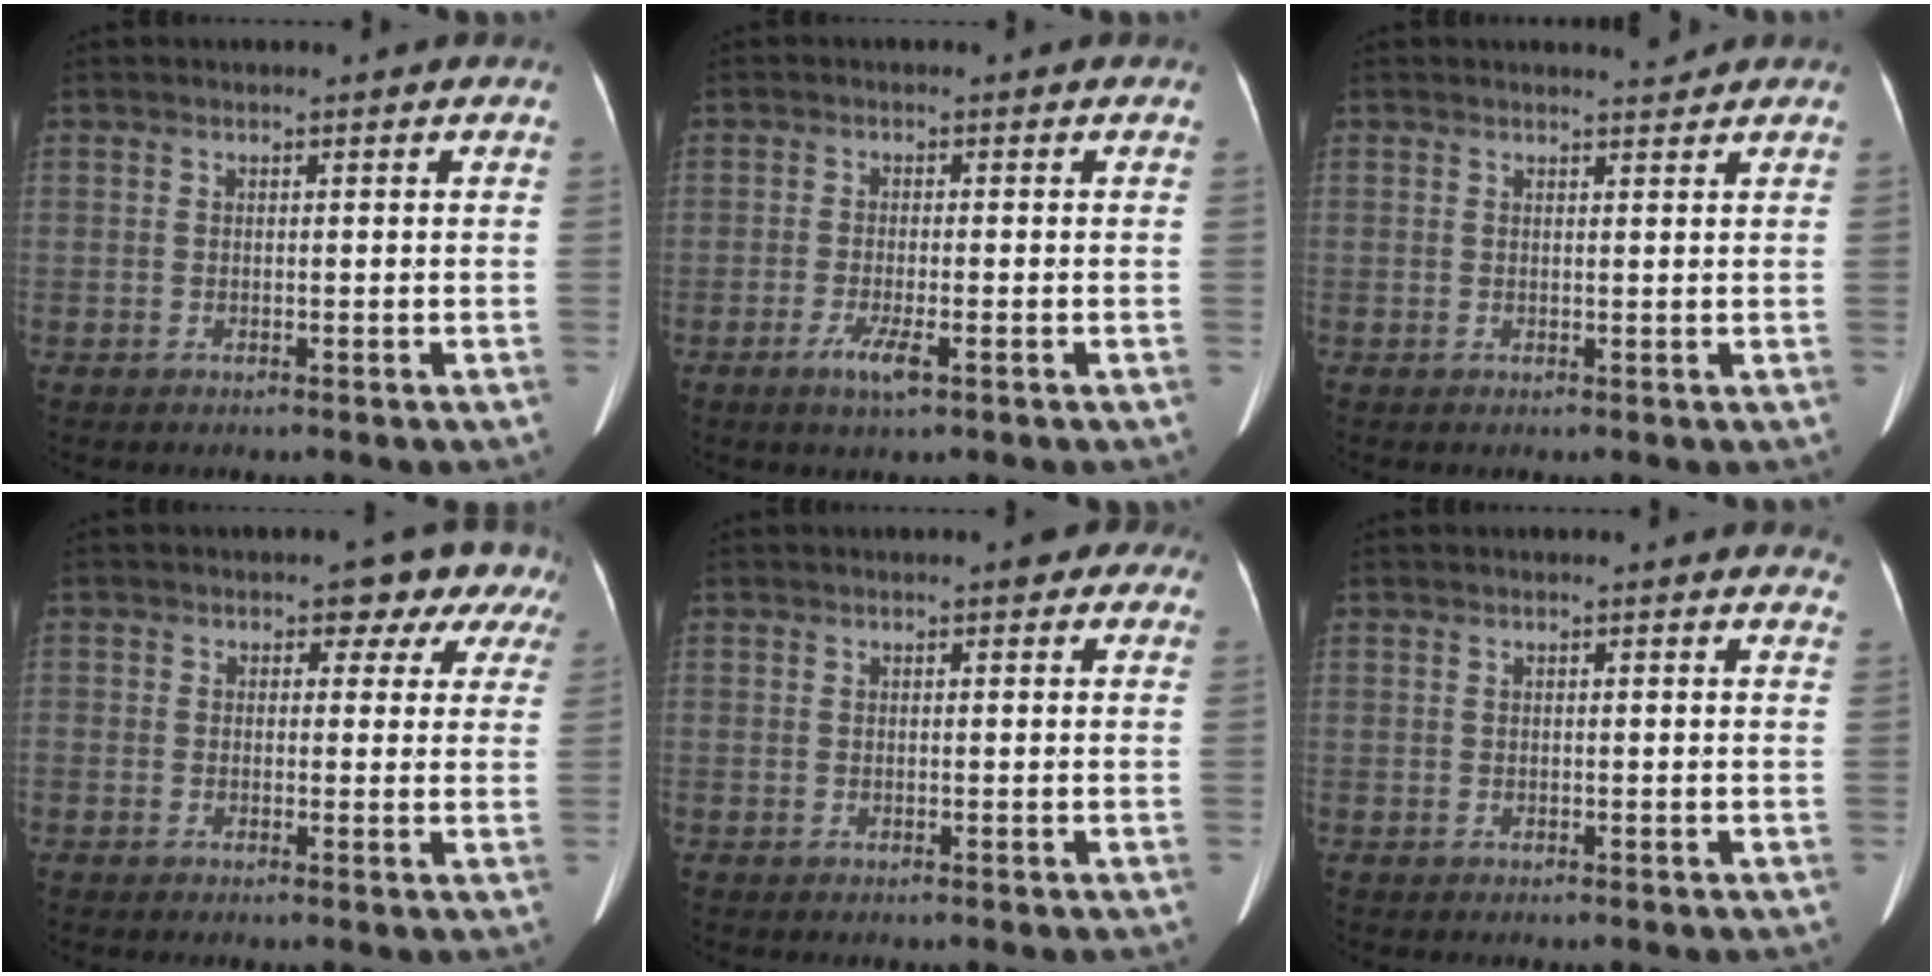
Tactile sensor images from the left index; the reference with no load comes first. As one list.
[{"total": 3.0, "force": [-1.5, 0.4, 2.6], "torque": [-0.055, -0.007, -0.027]}, {"total": 1.2, "force": [1.2, -0.3, 0.0], "torque": [-0.004, -0.008, 0.021]}, {"total": 6.1, "force": [3.6, 4.1, 2.8], "torque": [-0.018, 0.015, 0.022]}, {"total": 4.1, "force": [2.8, 1.8, 2.4], "torque": [-0.019, 0.016, 0.026]}, {"total": 4.7, "force": [4.4, 0.8, 1.6], "torque": [-0.008, 0.012, 0.032]}]